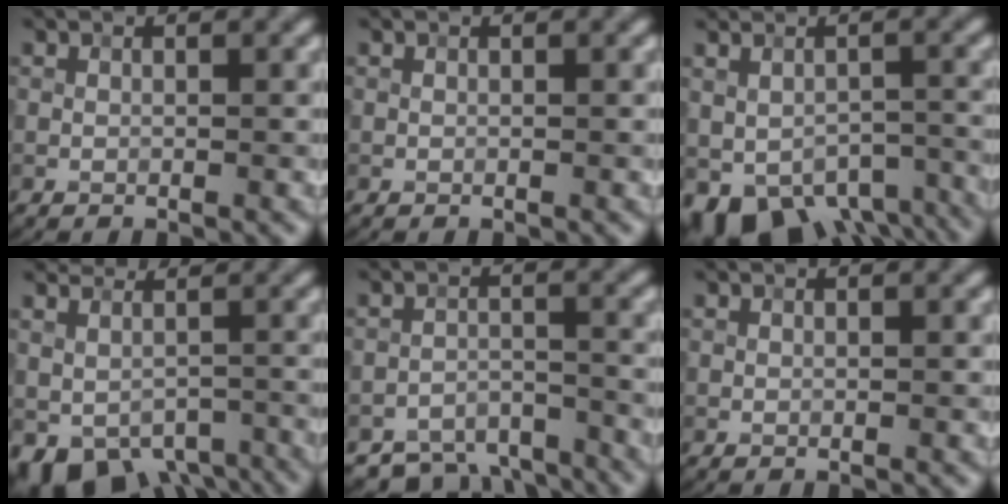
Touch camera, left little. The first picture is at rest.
{"total": 0.0}
{"total": 8.8, "force": [-5.5, 5.6, 4.0], "torque": [-0.054, -0.003, -0.070]}
{"total": 6.1, "force": [-2.4, 4.8, 3.0], "torque": [-0.029, -0.002, -0.027]}
{"total": 6.2, "force": [-5.4, 2.5, 1.6], "torque": [-0.021, -0.008, -0.087]}
{"total": 0.0}